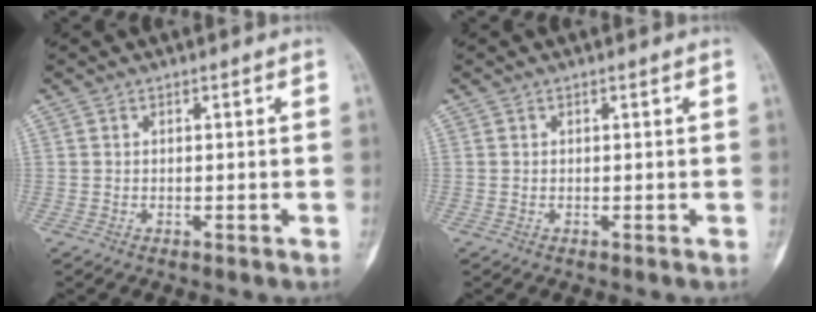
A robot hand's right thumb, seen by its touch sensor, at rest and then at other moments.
{"total": 0.0}